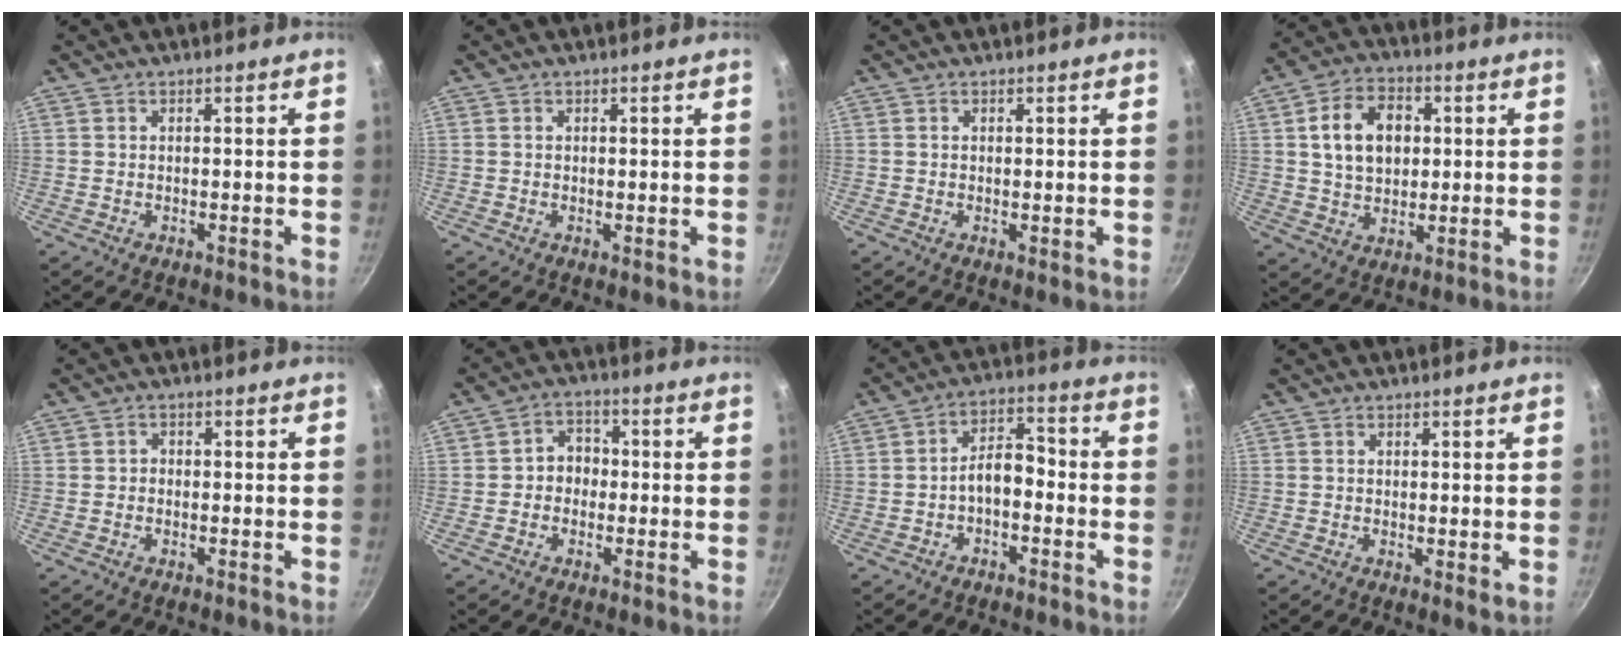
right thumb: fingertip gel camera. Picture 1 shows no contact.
{"total": 0.0}
{"total": 0.5, "force": [0.2, 0.2, 0.5], "torque": [-0.006, -0.007, 0.001]}
{"total": 11.6, "force": [2.1, 8.4, 7.8], "torque": [-0.105, 0.007, 0.033]}
{"total": 1.1, "force": [-0.4, 0.9, 0.4], "torque": [-0.003, 0.004, -0.009]}
{"total": 4.9, "force": [-0.6, 4.2, 2.5], "torque": [-0.004, 0.017, -0.017]}
{"total": 6.0, "force": [-2.1, 3.3, 4.6], "torque": [-0.058, 0.039, -0.040]}
{"total": 1.4, "force": [0.4, 0.5, 1.2], "torque": [-0.018, -0.010, 0.004]}